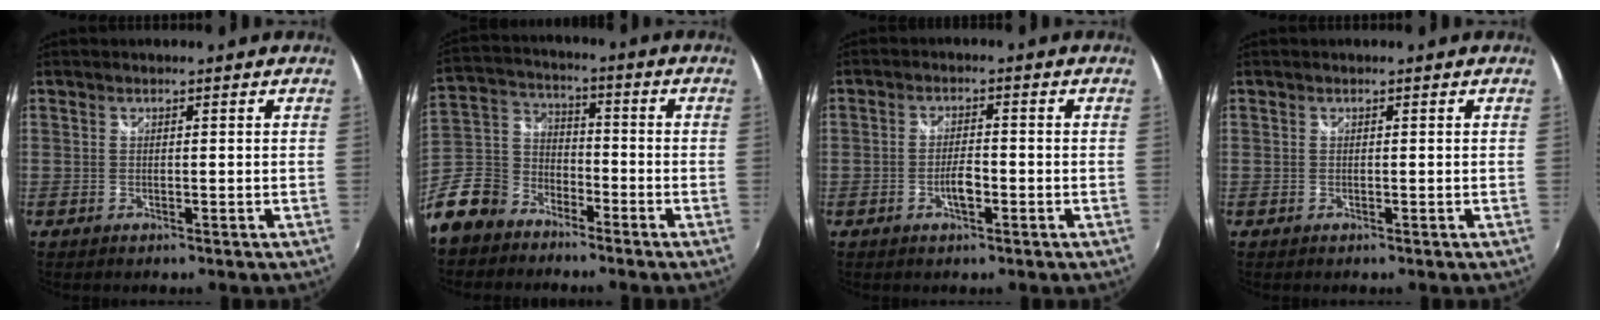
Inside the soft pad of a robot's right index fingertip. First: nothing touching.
{"total": 14.8, "force": [-9.9, 9.7, 5.3], "torque": [-0.154, 0.026, -0.190]}
{"total": 3.3, "force": [-1.5, 1.1, 2.7], "torque": [-0.055, -0.001, -0.029]}
{"total": 0.0}